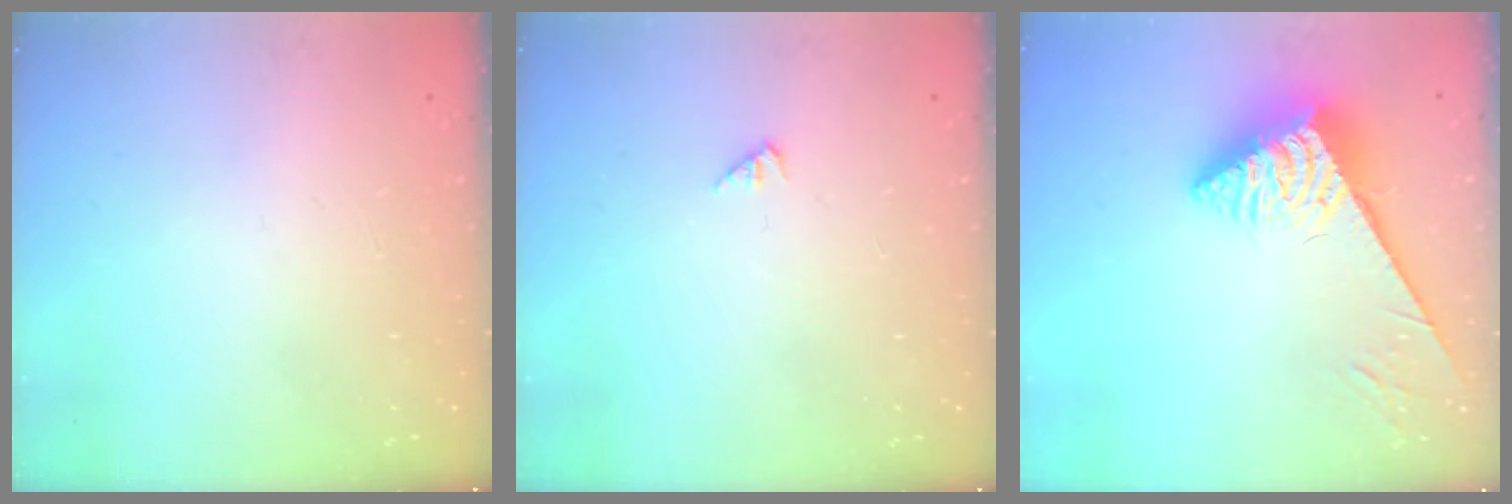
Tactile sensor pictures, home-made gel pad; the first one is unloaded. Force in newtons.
{"total": 1.7, "press": 1.7, "slide": 0.3}
{"total": 5.6, "press": 5.5, "slide": 1.0}